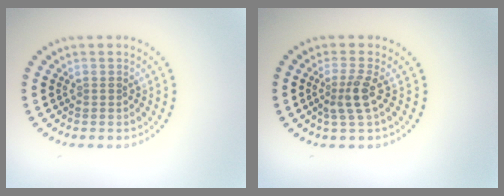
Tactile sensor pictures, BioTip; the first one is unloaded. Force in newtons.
{"total": 2.3, "press": 1.7, "slide": 1.5}